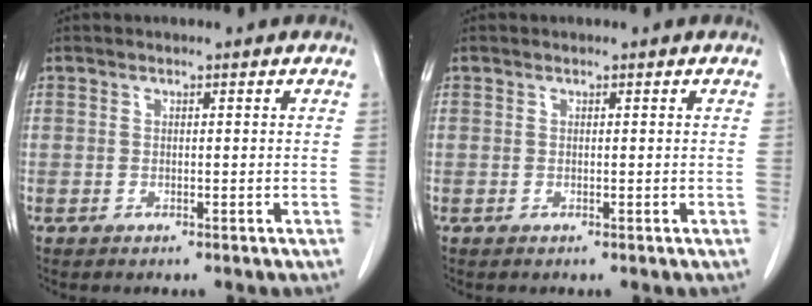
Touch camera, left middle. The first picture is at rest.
{"total": 0.0}